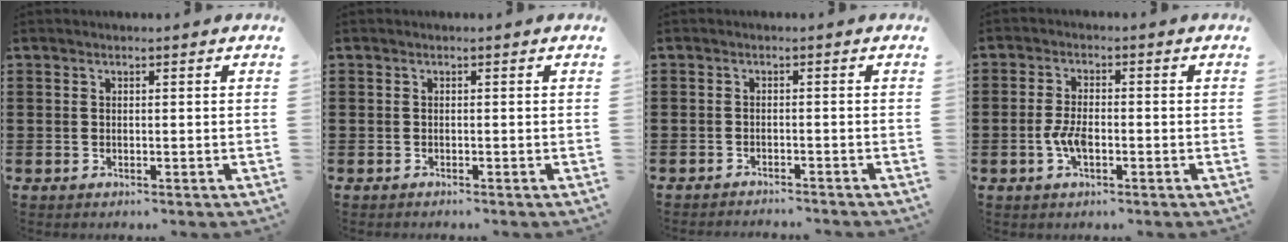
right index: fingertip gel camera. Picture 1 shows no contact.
{"total": 0.5, "force": [-0.5, 0.1, -0.1], "torque": [0.000, 0.000, -0.011]}
{"total": 1.5, "force": [-1.5, 0.0, -0.1], "torque": [-0.002, 0.003, -0.034]}
{"total": 3.9, "force": [-1.3, 1.5, 3.4], "torque": [-0.082, -0.007, -0.026]}